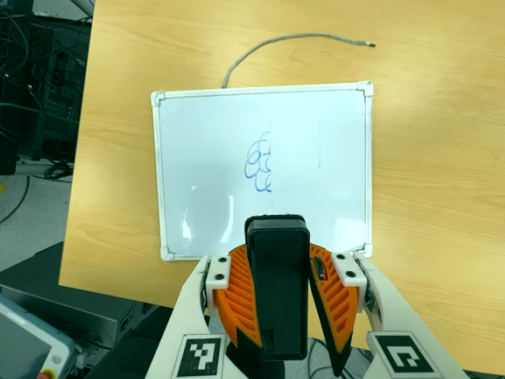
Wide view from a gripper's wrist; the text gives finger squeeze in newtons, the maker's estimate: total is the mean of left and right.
{"total": 12.6, "left": 10.9, "right": 14.3}